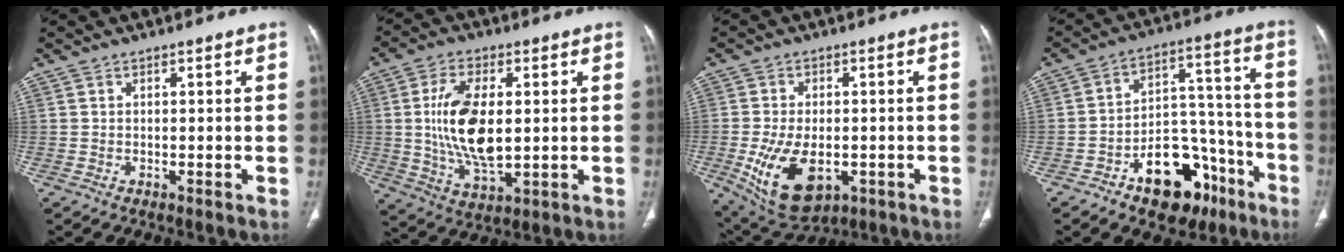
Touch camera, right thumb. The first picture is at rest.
{"total": 14.0, "force": [1.0, 6.9, 12.2], "torque": [-0.232, -0.013, 0.024]}
{"total": 13.2, "force": [-3.5, 7.7, 10.1], "torque": [-0.173, -0.001, -0.038]}
{"total": 17.1, "force": [-9.5, 9.9, 10.2], "torque": [-0.099, 0.088, -0.136]}